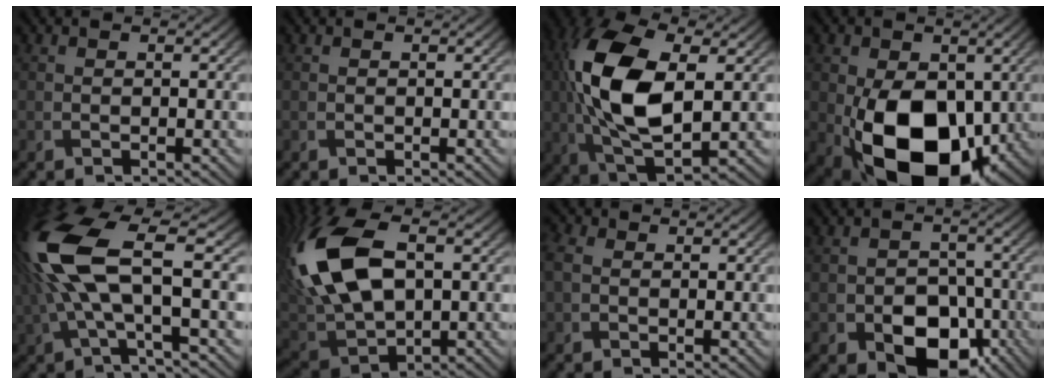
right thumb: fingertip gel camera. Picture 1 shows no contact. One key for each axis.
{"total": 0.0}
{"total": 15.5, "fx": 1.8, "fy": 7.9, "fz": 13.3, "tx": -0.297, "ty": 0.011, "tz": 0.029}
{"total": 16.0, "fx": -2.9, "fy": 10.3, "fz": 11.9, "tx": -0.207, "ty": -0.030, "tz": -0.047}
{"total": 13.0, "fx": 1.2, "fy": 4.3, "fz": 12.2, "tx": -0.283, "ty": 0.006, "tz": 0.021}
{"total": 16.3, "fx": 3.5, "fy": 9.1, "fz": 13.0, "tx": -0.312, "ty": 0.005, "tz": 0.074}
{"total": 3.0, "fx": 0.2, "fy": 2.5, "fz": 1.6, "tx": -0.056, "ty": 0.008, "tz": -0.001}
{"total": 9.2, "fx": -4.0, "fy": 6.1, "fz": 5.5, "tx": -0.088, "ty": -0.018, "tz": -0.063}